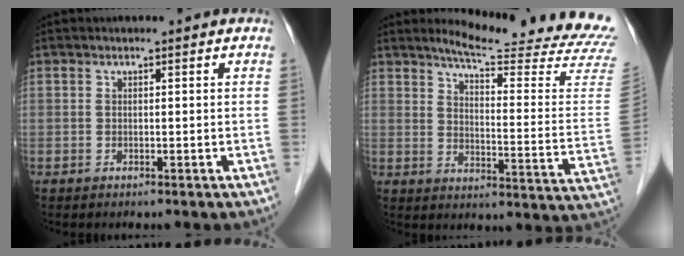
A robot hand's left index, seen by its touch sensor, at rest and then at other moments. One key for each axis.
{"total": 20.5, "fx": 19.1, "fy": -0.8, "fz": 7.4, "tx": -0.109, "ty": -0.124, "tz": 0.225}